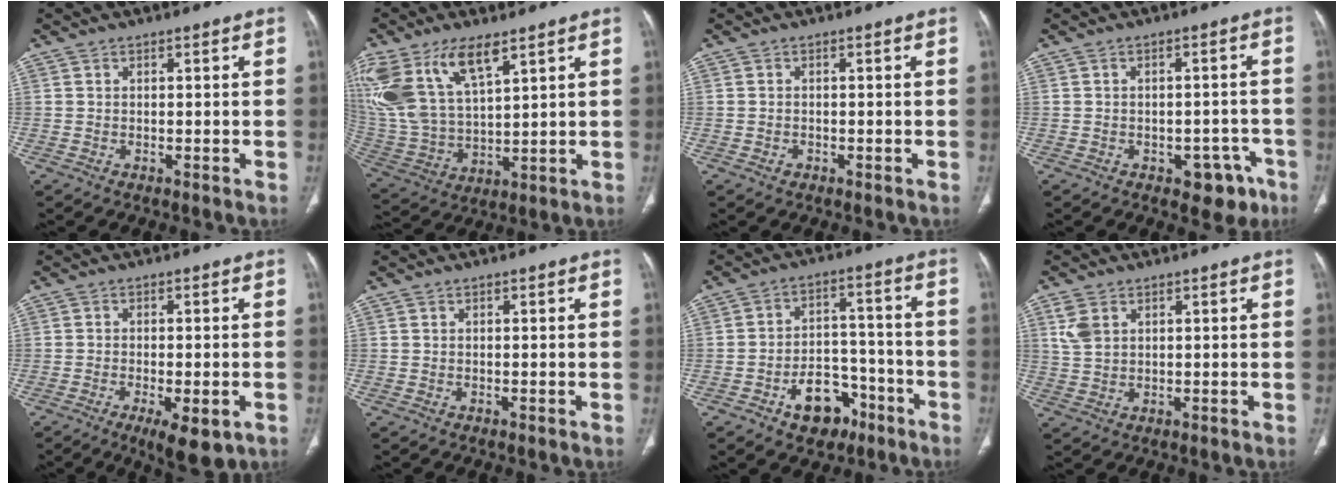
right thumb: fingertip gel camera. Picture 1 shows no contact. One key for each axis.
{"total": 19.3, "fx": 10.3, "fy": 9.0, "fz": 13.5, "tx": -0.294, "ty": -0.027, "tz": 0.217}
{"total": 1.0, "fx": -0.4, "fy": 0.8, "fz": 0.4, "tx": -0.005, "ty": 0.004, "tz": -0.004}
{"total": 6.5, "fx": -3.5, "fy": 4.0, "fz": 3.7, "tx": -0.017, "ty": 0.027, "tz": -0.039}
{"total": 8.0, "fx": -3.7, "fy": 2.9, "fz": 6.5, "tx": -0.091, "ty": -0.004, "tz": -0.050}
{"total": 0.0}
{"total": 10.6, "fx": -5.8, "fy": 7.0, "fz": 5.4, "tx": -0.043, "ty": 0.051, "tz": -0.083}
{"total": 4.3, "fx": 2.0, "fy": 2.8, "fz": 2.7, "tx": -0.057, "ty": -0.001, "tz": 0.049}